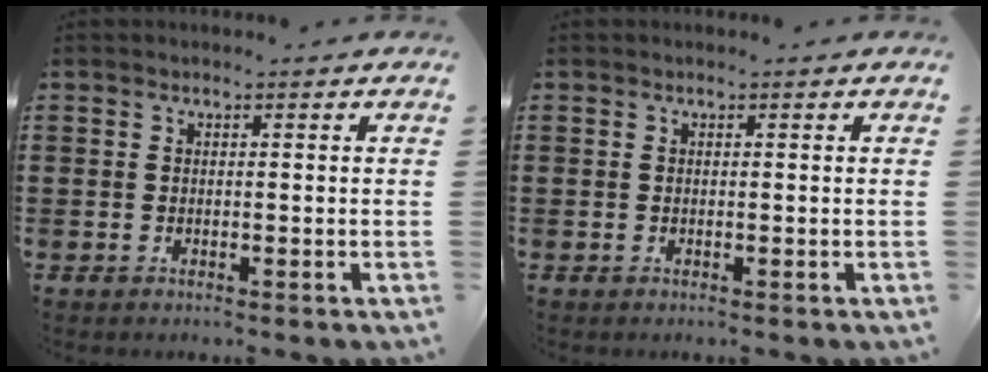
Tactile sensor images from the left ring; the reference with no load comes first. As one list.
[{"total": 0.0}]